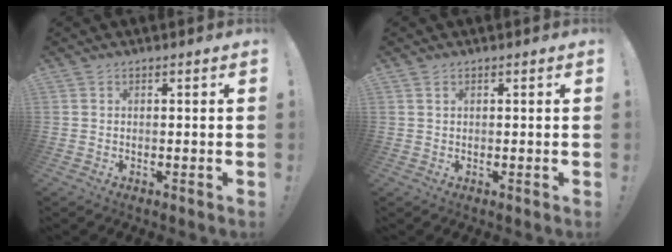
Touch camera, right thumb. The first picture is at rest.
{"total": 0.8, "force": [0.5, 0.4, 0.5], "torque": [-0.015, 0.003, 0.010]}